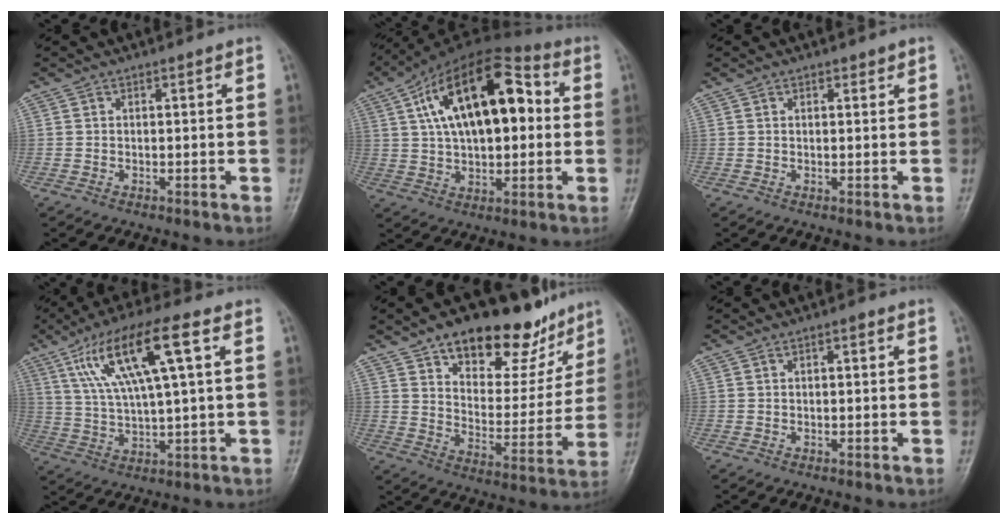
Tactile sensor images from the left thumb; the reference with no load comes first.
{"total": 21.2, "force": [4.7, 11.0, 17.5], "torque": [-0.267, 0.020, 0.066]}
{"total": 0.9, "force": [0.7, 0.4, 0.3], "torque": [0.002, -0.004, 0.008]}
{"total": 14.8, "force": [5.5, 3.1, 13.3], "torque": [-0.263, 0.006, 0.103]}
{"total": 20.9, "force": [14.1, 10.4, 11.4], "torque": [-0.104, -0.062, 0.214]}
{"total": 0.8, "force": [0.2, 0.3, 0.7], "torque": [-0.007, 0.003, 0.002]}